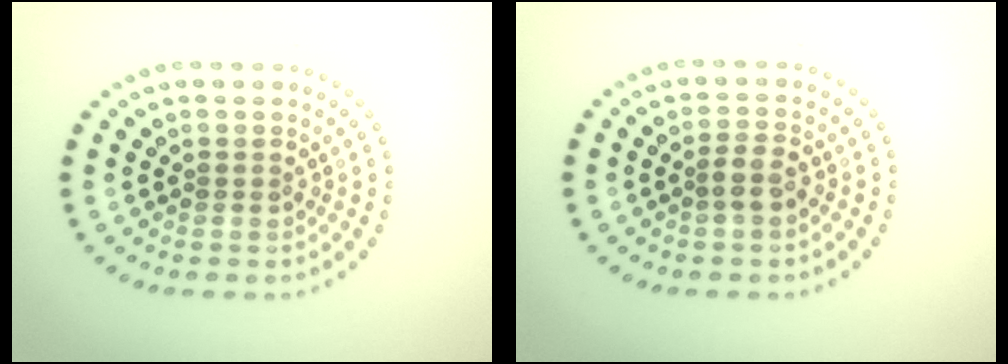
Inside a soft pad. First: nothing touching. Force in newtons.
{"total": 1.9, "press": 1.8, "slide": 0.7}